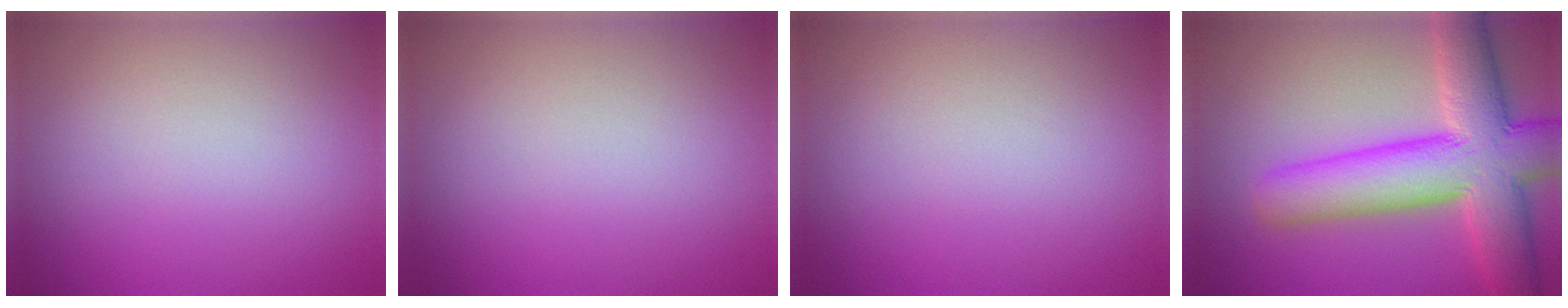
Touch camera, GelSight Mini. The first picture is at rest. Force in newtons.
{"total": 0.0}
{"total": 0.0}
{"total": 10.8, "press": 10.8, "slide": 0.6}